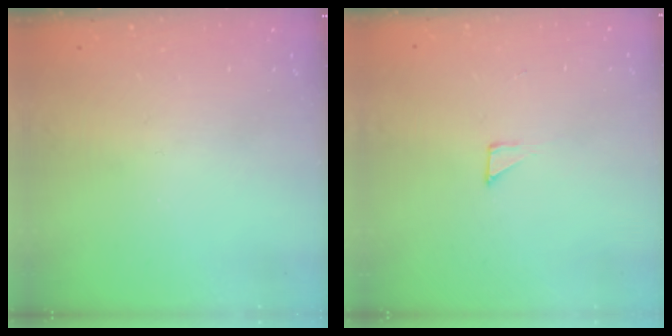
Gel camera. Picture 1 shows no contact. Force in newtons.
{"total": 3.6, "press": 3.6, "slide": 0.4}